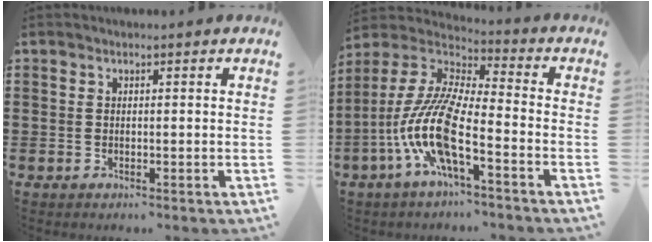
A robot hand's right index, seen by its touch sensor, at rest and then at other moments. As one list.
[{"total": 12.2, "force": [-5.8, 2.6, 10.5], "torque": [-0.252, -0.022, -0.125]}]